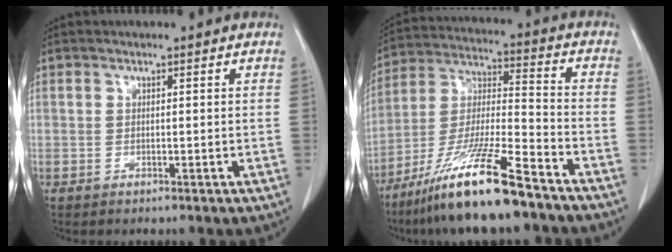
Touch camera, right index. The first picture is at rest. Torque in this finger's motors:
{"motor_torque": [1.54, -0.60, 0.45, 0.13]}